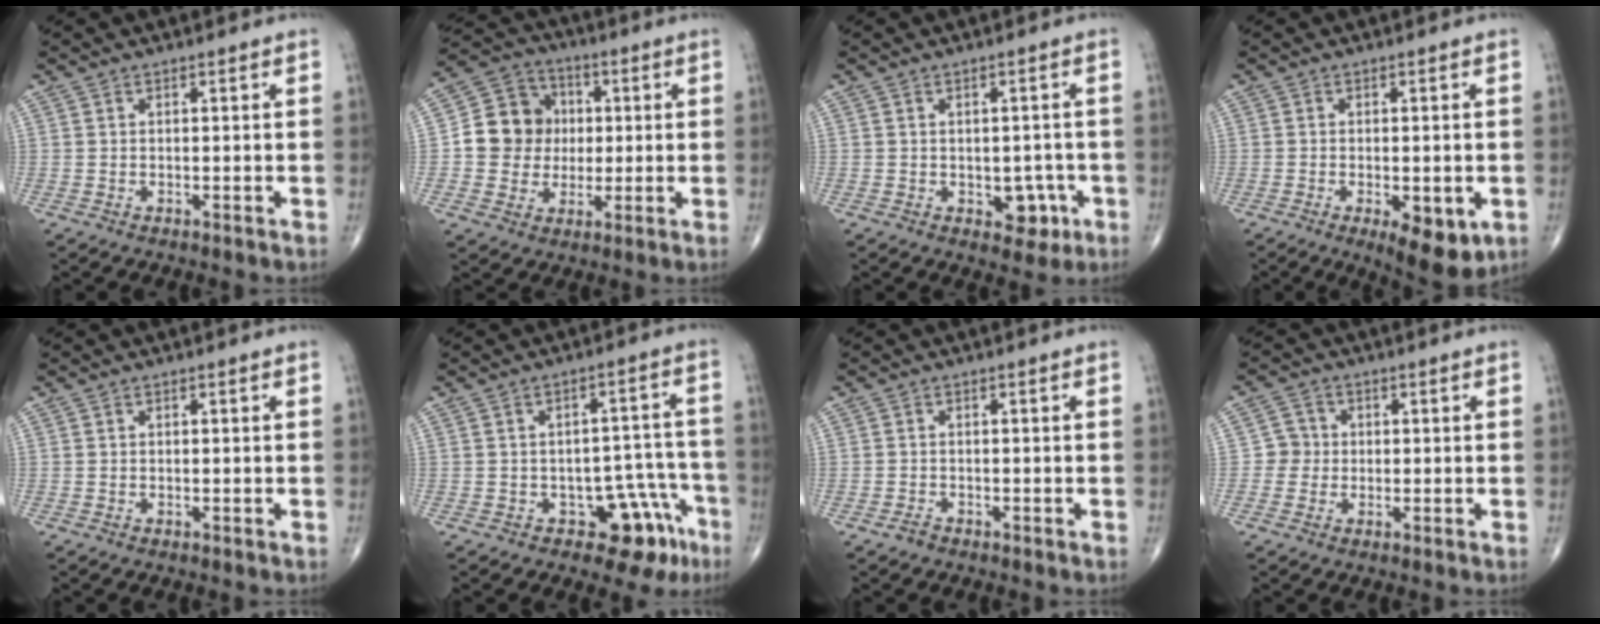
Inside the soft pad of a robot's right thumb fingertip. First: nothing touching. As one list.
[{"total": 11.9, "force": [0.4, 10.9, 4.8], "torque": [-0.048, 0.021, 0.003]}, {"total": 5.1, "force": [-1.6, 3.5, 3.4], "torque": [-0.012, 0.007, -0.015]}, {"total": 8.9, "force": [-3.0, 3.6, 7.6], "torque": [-0.098, -0.012, -0.036]}, {"total": 0.0}, {"total": 9.5, "force": [-5.2, 5.6, 5.6], "torque": [-0.022, 0.049, -0.061]}, {"total": 1.2, "force": [-1.0, 0.7, 0.3], "torque": [-0.010, 0.003, -0.020]}, {"total": 3.6, "force": [-0.3, 3.6, 0.6], "torque": [0.016, 0.009, -0.013]}]